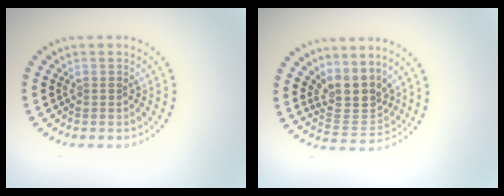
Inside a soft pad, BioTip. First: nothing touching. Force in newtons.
{"total": 3.7, "press": 3.1, "slide": 2.0}